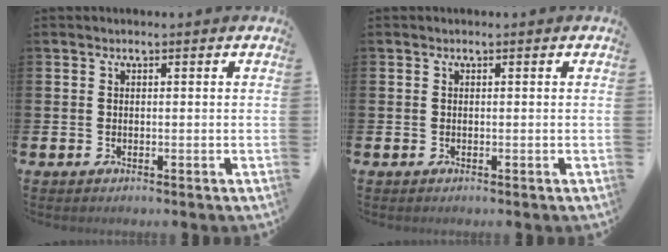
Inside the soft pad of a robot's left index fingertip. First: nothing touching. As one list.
[{"total": 0.0}]